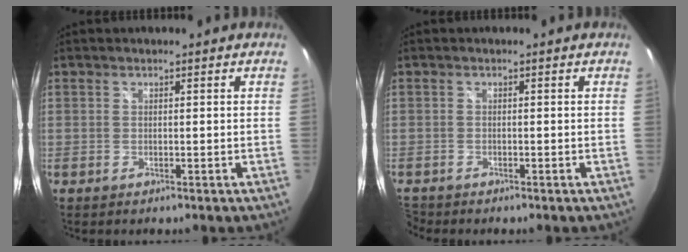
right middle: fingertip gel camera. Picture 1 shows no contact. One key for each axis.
{"total": 2.1, "fx": -2.0, "fy": 0.6, "fz": 0.2, "tx": -0.012, "ty": -0.011, "tz": -0.042}